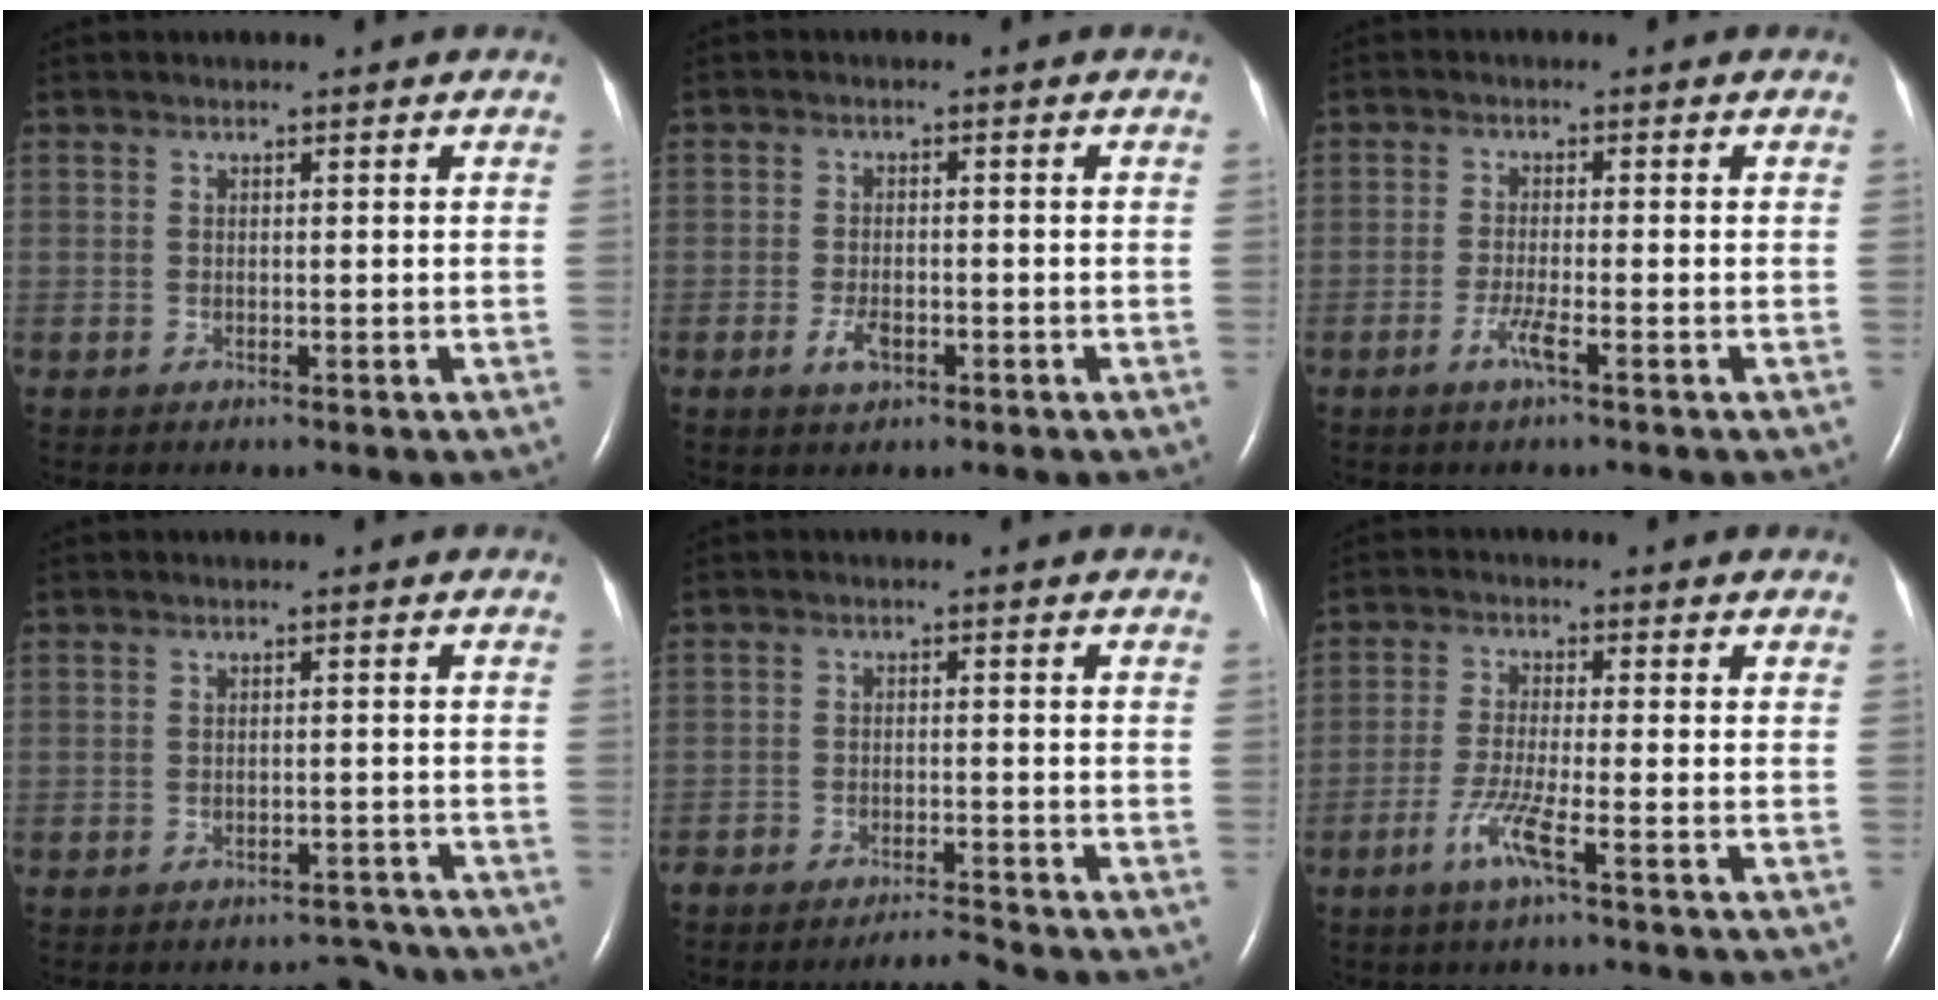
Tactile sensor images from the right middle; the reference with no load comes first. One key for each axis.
{"total": 2.8, "fx": -1.4, "fy": 1.2, "fz": 2.1, "tx": -0.046, "ty": 0.000, "tz": -0.023}
{"total": 2.7, "fx": -1.5, "fy": -0.1, "fz": 2.3, "tx": -0.052, "ty": -0.005, "tz": -0.032}
{"total": 4.1, "fx": -3.9, "fy": 1.3, "fz": 0.3, "tx": 0.000, "ty": 0.006, "tz": -0.053}
{"total": 3.0, "fx": -3.0, "fy": -0.3, "fz": 0.5, "tx": -0.009, "ty": -0.012, "tz": -0.051}
{"total": 5.0, "fx": -2.6, "fy": -0.4, "fz": 4.2, "tx": -0.090, "ty": -0.011, "tz": -0.056}